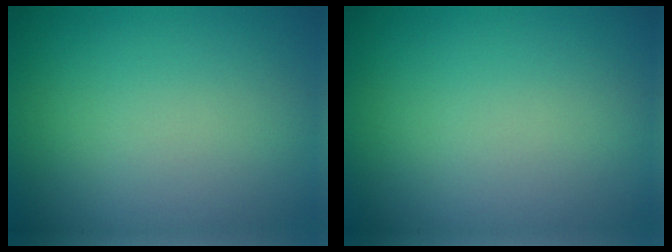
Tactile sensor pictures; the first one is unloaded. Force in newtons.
{"total": 0.0}